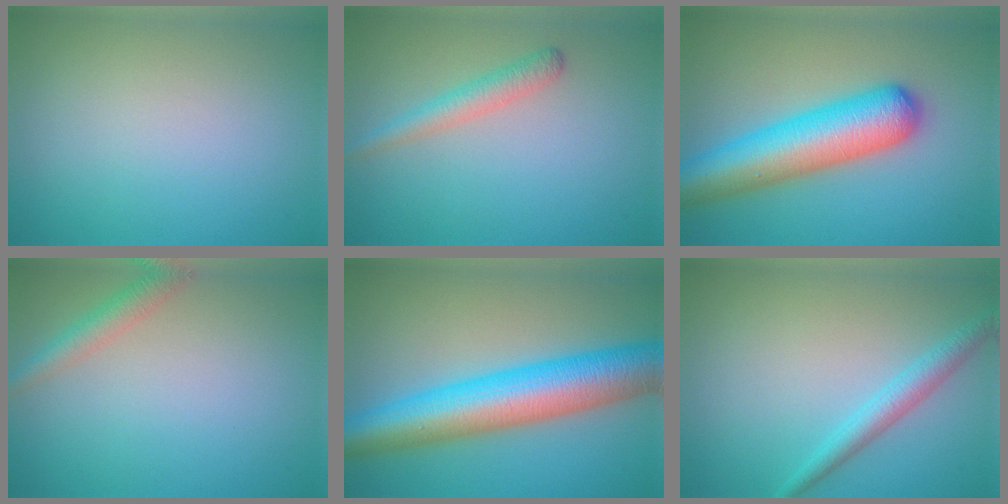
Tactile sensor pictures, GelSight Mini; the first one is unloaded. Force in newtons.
{"total": 2.3, "press": 2.3, "slide": 0.0}
{"total": 9.0, "press": 9.0, "slide": 0.3}
{"total": 2.4, "press": 2.4, "slide": 0.1}
{"total": 10.8, "press": 10.8, "slide": 0.2}
{"total": 2.6, "press": 2.6, "slide": 0.1}